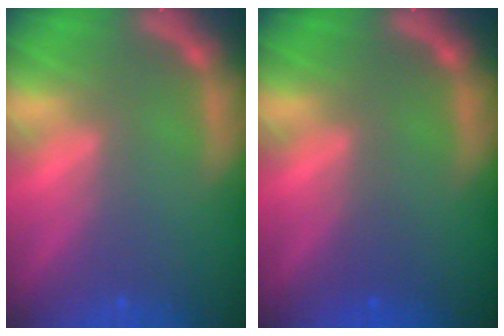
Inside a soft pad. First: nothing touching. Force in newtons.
{"total": 1.0}